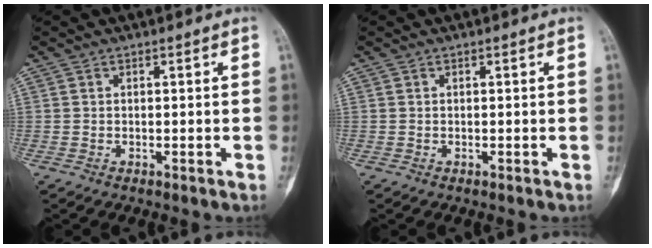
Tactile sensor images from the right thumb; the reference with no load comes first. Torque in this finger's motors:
{"motor_torque": [-0.09, -0.03, 0.04, -0.04, 0.00]}